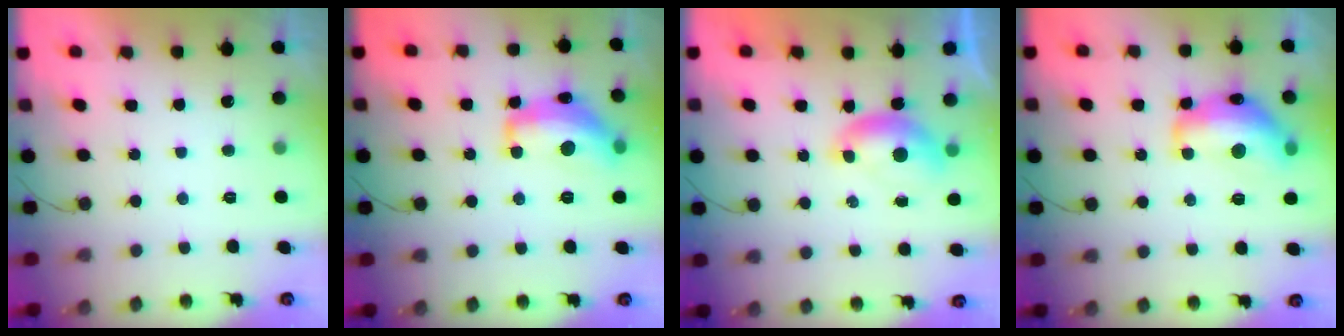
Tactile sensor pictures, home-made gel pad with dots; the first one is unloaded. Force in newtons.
{"total": 16.0, "press": 16.0, "slide": 0.8}
{"total": 6.7, "press": 6.7, "slide": 0.9}
{"total": 16.3, "press": 16.2, "slide": 1.1}